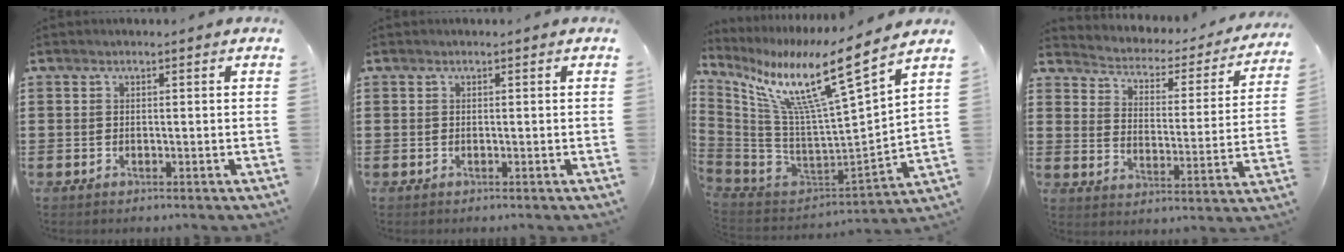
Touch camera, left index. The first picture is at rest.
{"total": 0.0}
{"total": 13.3, "force": [8.8, 0.1, 9.9], "torque": [-0.203, -0.072, 0.133]}
{"total": 2.3, "force": [2.0, 1.0, 0.4], "torque": [-0.026, -0.024, 0.023]}